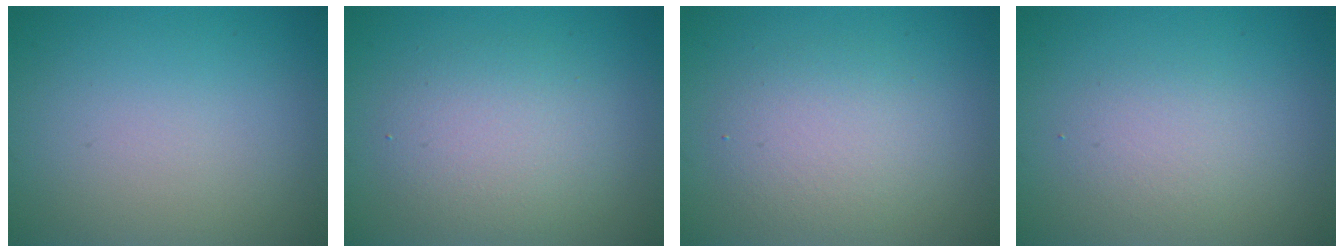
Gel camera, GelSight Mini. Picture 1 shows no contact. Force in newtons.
{"total": 4.0, "press": 4.0, "slide": 0.1}
{"total": 3.3, "press": 3.3, "slide": 0.2}
{"total": 2.0, "press": 1.9, "slide": 0.2}